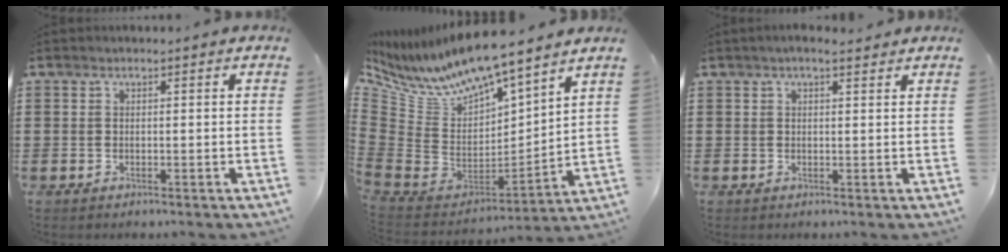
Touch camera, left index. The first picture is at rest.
{"total": 7.5, "force": [6.7, 1.7, 3.0], "torque": [-0.104, -0.063, 0.112]}
{"total": 2.1, "force": [1.6, 0.4, 1.3], "torque": [-0.028, 0.006, 0.029]}